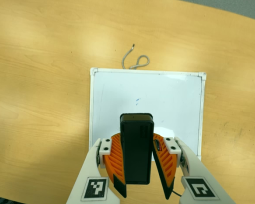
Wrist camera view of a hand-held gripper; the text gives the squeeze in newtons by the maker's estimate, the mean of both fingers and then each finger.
{"total": 10.1, "left": 9.1, "right": 11.1}